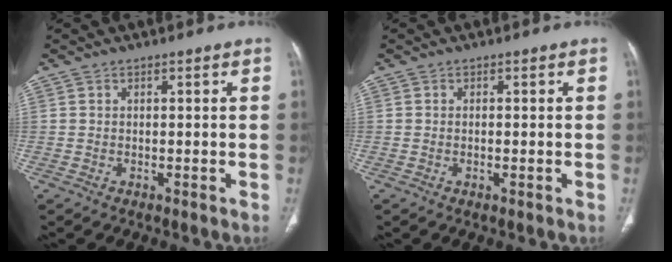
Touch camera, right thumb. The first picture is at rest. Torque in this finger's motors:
{"motor_torque": [-0.25, 0.07, -0.23, 0.06, -0.02]}